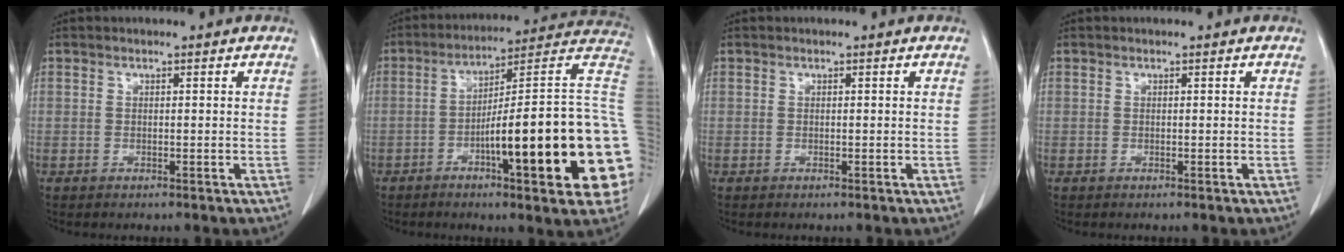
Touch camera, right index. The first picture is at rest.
{"total": 25.1, "force": [-5.0, 1.9, 24.5], "torque": [-0.239, 0.017, -0.076]}
{"total": 0.0}
{"total": 0.0}